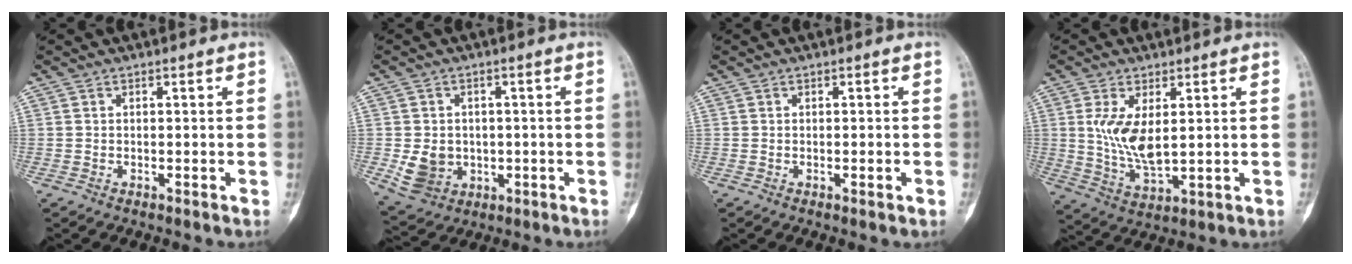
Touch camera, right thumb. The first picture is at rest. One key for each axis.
{"total": 7.2, "fx": -0.7, "fy": 6.2, "fz": 3.6, "tx": -0.045, "ty": 0.001, "tz": 0.006}
{"total": 0.9, "fx": -0.3, "fy": 0.1, "fz": 0.8, "tx": -0.006, "ty": -0.002, "tz": -0.003}
{"total": 8.8, "fx": 1.7, "fy": 3.8, "fz": 7.7, "tx": -0.147, "ty": -0.023, "tz": 0.043}